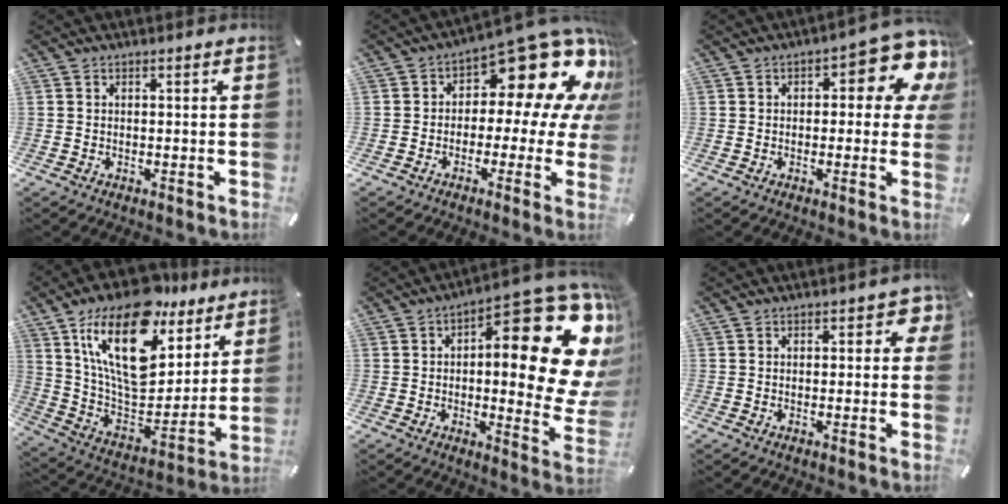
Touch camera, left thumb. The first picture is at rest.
{"total": 18.5, "force": [8.3, 9.0, 13.9], "torque": [-0.176, -0.065, 0.133]}
{"total": 12.3, "force": [5.2, 5.2, 9.8], "torque": [-0.118, -0.041, 0.085]}
{"total": 24.2, "force": [14.0, 12.1, 15.5], "torque": [-0.296, -0.089, 0.242]}
{"total": 26.8, "force": [8.1, 10.9, 23.1], "torque": [-0.279, -0.085, 0.139]}
{"total": 3.3, "force": [0.6, 1.9, 2.6], "torque": [-0.029, 0.001, 0.004]}